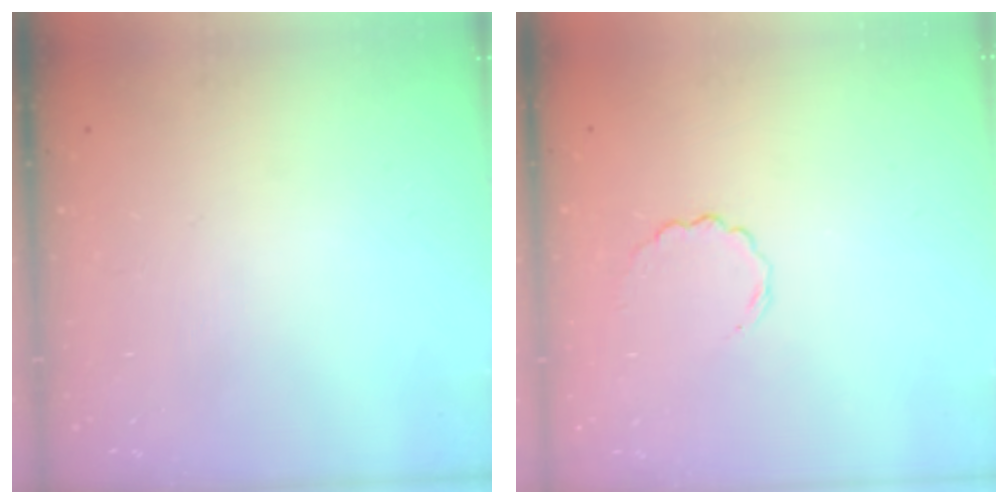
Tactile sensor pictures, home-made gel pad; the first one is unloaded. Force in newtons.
{"total": 3.9, "press": 3.6, "slide": 1.3}